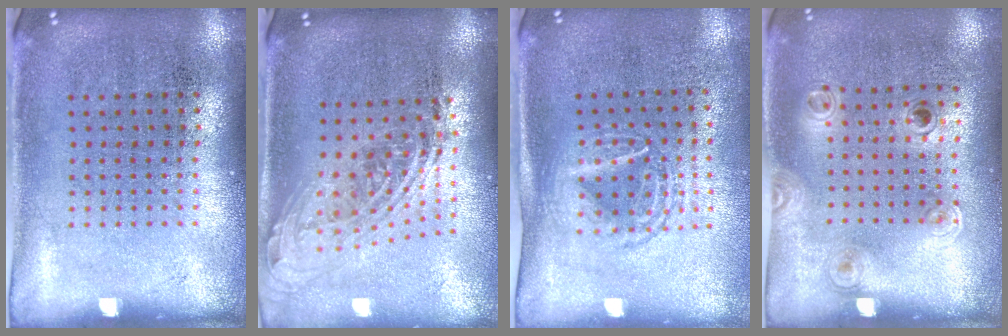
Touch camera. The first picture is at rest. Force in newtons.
{"total": 2.0, "press": 1.6, "slide": 1.3}
{"total": 1.6, "press": 1.3, "slide": 0.9}
{"total": 1.1, "press": 0.8, "slide": 0.7}